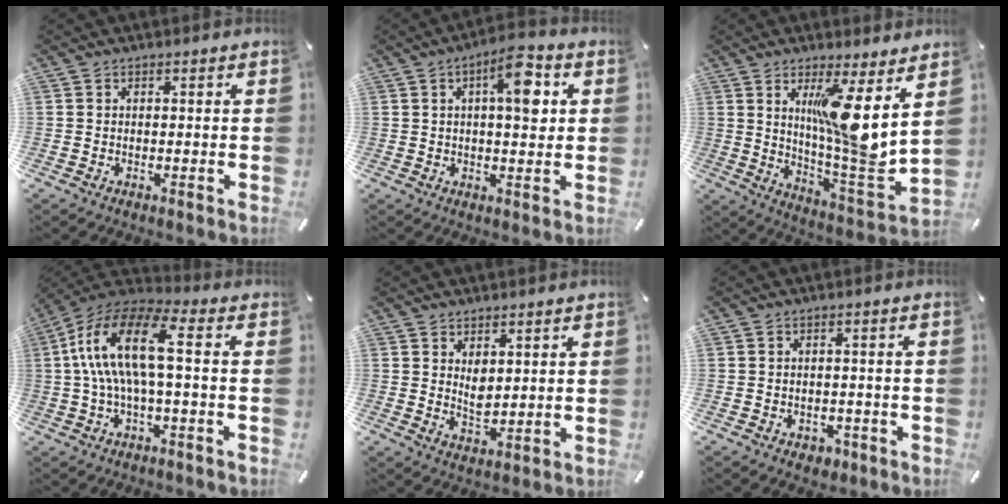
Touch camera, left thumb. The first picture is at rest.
{"total": 9.9, "force": [2.8, 4.0, 8.6], "torque": [-0.117, -0.009, 0.040]}
{"total": 14.0, "force": [5.7, 1.9, 12.6], "torque": [-0.199, -0.052, 0.088]}
{"total": 15.8, "force": [1.1, 5.9, 14.6], "torque": [-0.311, -0.001, 0.008]}
{"total": 3.8, "force": [1.6, 2.1, 2.6], "torque": [-0.039, -0.009, 0.027]}
{"total": 2.6, "force": [-1.3, 2.1, 0.9], "torque": [-0.014, 0.006, -0.026]}